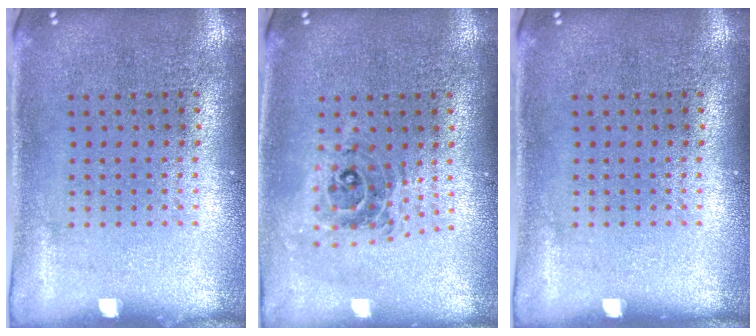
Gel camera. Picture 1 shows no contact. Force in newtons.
{"total": 0.7, "press": 0.7, "slide": 0.2}
{"total": 0.0}